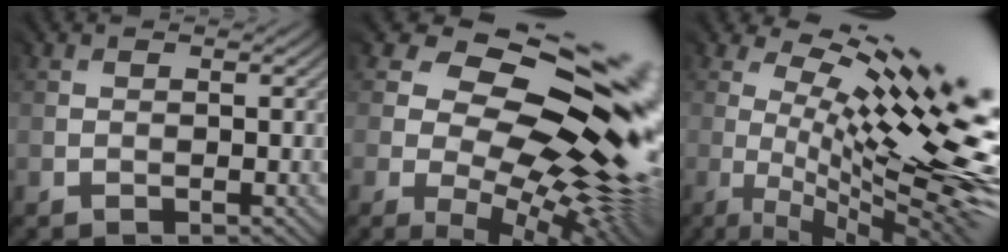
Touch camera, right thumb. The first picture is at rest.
{"total": 18.2, "force": [3.6, 10.5, 14.4], "torque": [-0.198, 0.015, 0.084]}
{"total": 17.2, "force": [4.3, 3.8, 16.2], "torque": [-0.242, 0.018, 0.082]}